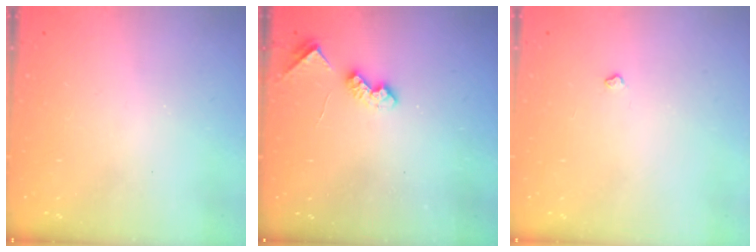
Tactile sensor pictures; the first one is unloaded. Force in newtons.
{"total": 5.9, "press": 5.8, "slide": 0.8}
{"total": 2.9, "press": 2.9, "slide": 0.5}